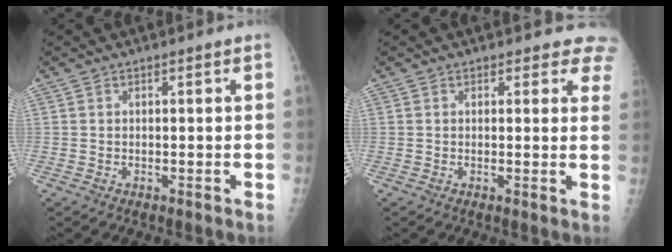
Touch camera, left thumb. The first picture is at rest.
{"total": 6.1, "force": [5.5, 2.7, 0.6], "torque": [0.045, -0.019, 0.033]}